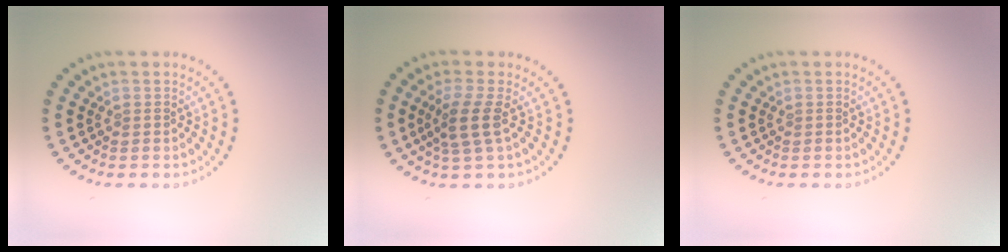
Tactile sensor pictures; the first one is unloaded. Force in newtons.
{"total": 2.7, "press": 2.1, "slide": 1.6}
{"total": 0.0}